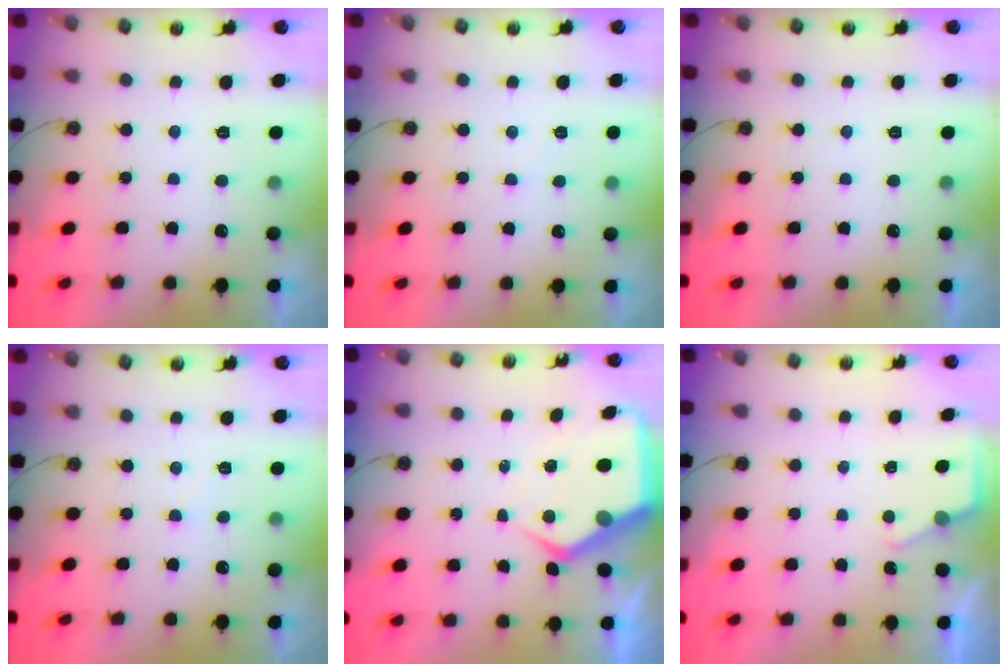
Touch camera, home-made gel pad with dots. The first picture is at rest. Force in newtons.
{"total": 2.9, "press": 2.9, "slide": 0.5}
{"total": 0.0}
{"total": 4.5, "press": 4.5, "slide": 0.7}
{"total": 8.1, "press": 8.0, "slide": 0.8}
{"total": 3.0, "press": 2.9, "slide": 0.5}